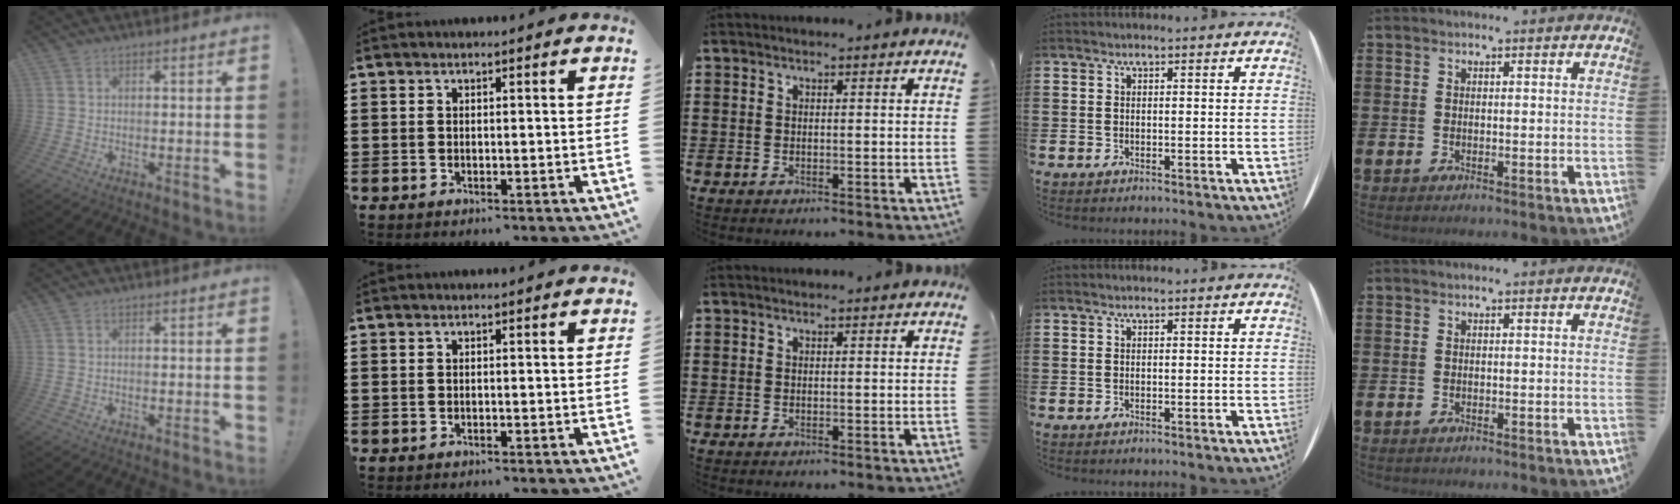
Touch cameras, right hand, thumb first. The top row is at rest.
{}